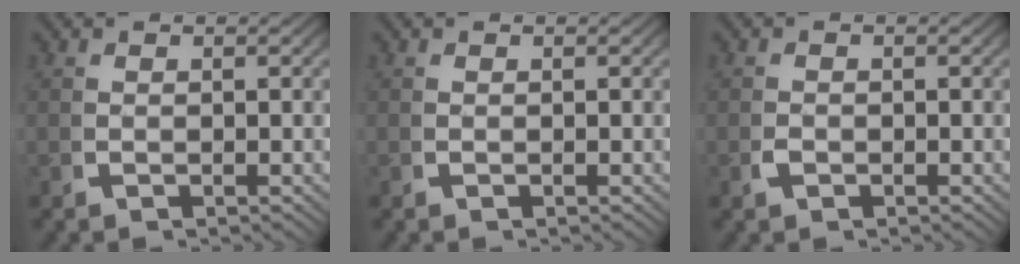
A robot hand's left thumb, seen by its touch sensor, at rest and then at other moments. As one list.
[{"total": 0.0}, {"total": 0.7, "force": [-0.4, 0.5, 0.4], "torque": [-0.014, -0.004, -0.006]}]